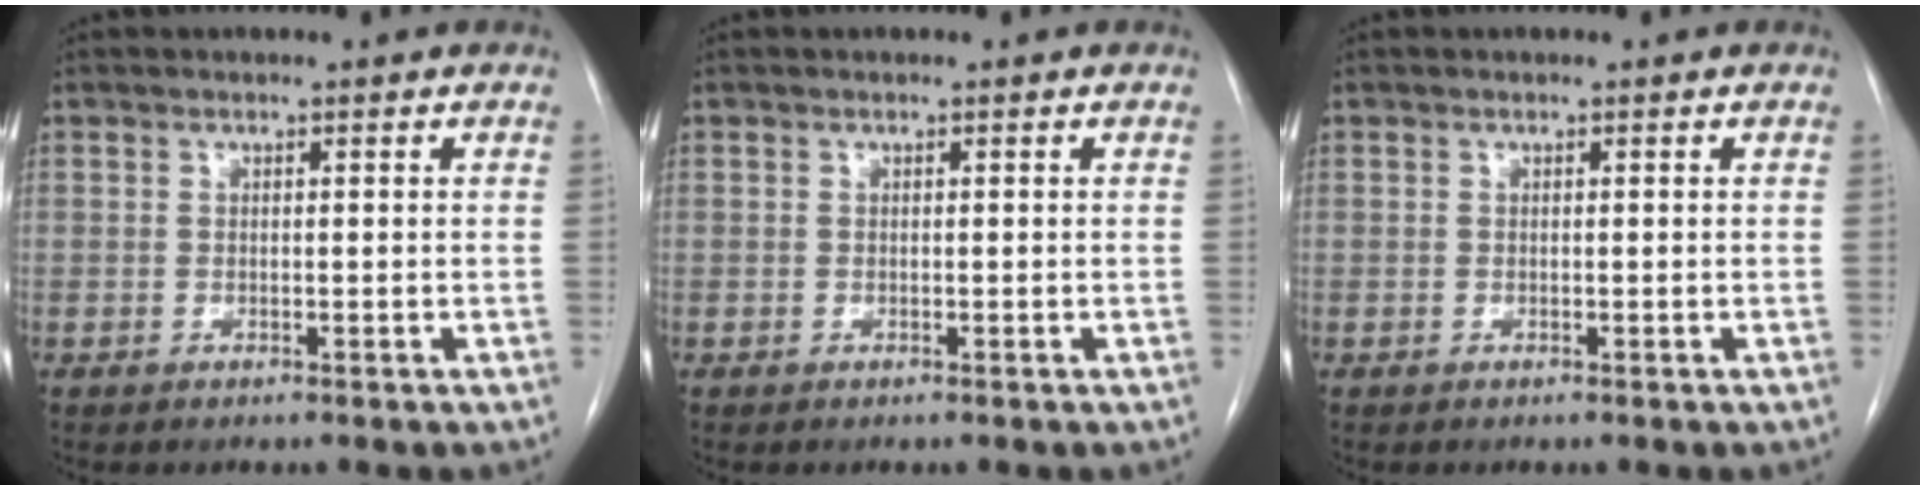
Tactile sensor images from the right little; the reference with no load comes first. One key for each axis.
{"total": 0.0}
{"total": 0.0}